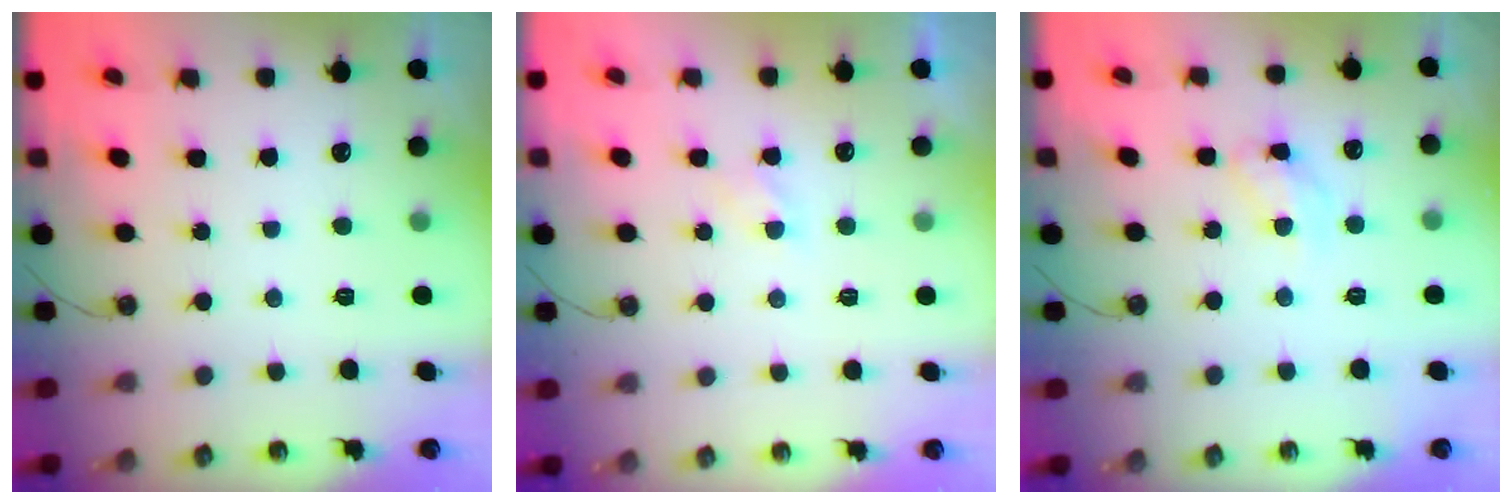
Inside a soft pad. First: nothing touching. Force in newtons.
{"total": 2.4, "press": 2.4, "slide": 0.3}
{"total": 9.8, "press": 9.8, "slide": 0.7}